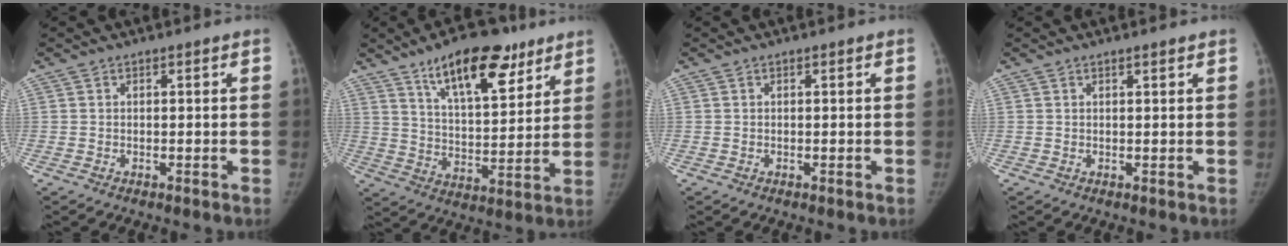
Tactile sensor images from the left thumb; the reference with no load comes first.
{"total": 17.0, "force": [10.6, 6.6, 11.6], "torque": [-0.145, -0.048, 0.174]}
{"total": 0.0}
{"total": 1.0, "force": [0.8, 0.1, 0.6], "torque": [-0.007, -0.004, 0.013]}